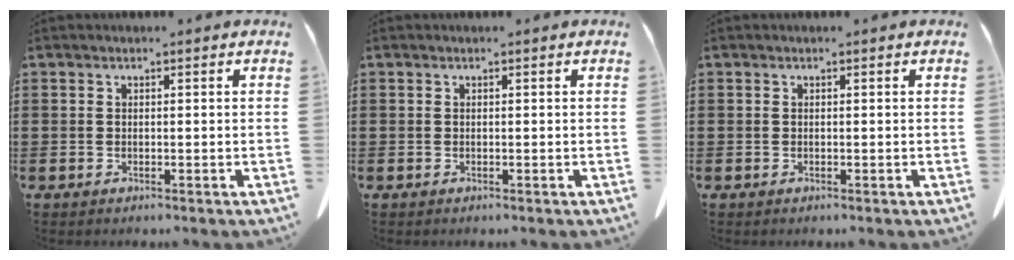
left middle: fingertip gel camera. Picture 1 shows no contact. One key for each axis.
{"total": 0.0}
{"total": 0.0}